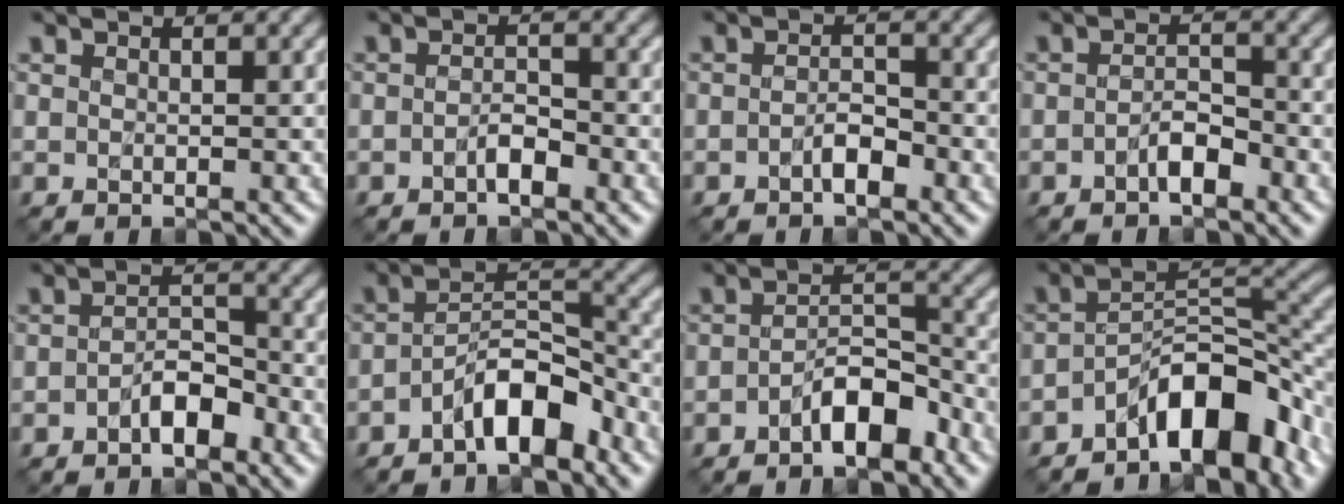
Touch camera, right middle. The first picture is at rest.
{"total": 1.6, "force": [-0.9, 0.6, 1.2], "torque": [-0.023, 0.004, -0.019]}
{"total": 1.8, "force": [-1.0, 0.7, 1.3], "torque": [-0.024, 0.005, -0.021]}
{"total": 2.1, "force": [-1.2, 0.8, 1.5], "torque": [-0.026, 0.007, -0.025]}
{"total": 2.7, "force": [-1.6, 1.2, 1.8], "torque": [-0.027, 0.011, -0.031]}
{"total": 5.8, "force": [-3.4, 2.2, 4.1], "torque": [-0.066, 0.013, -0.065]}
{"total": 4.3, "force": [-2.4, 1.7, 3.1], "torque": [-0.047, 0.014, -0.043]}
{"total": 8.4, "force": [-5.1, 3.2, 5.8], "torque": [-0.076, 0.013, -0.092]}